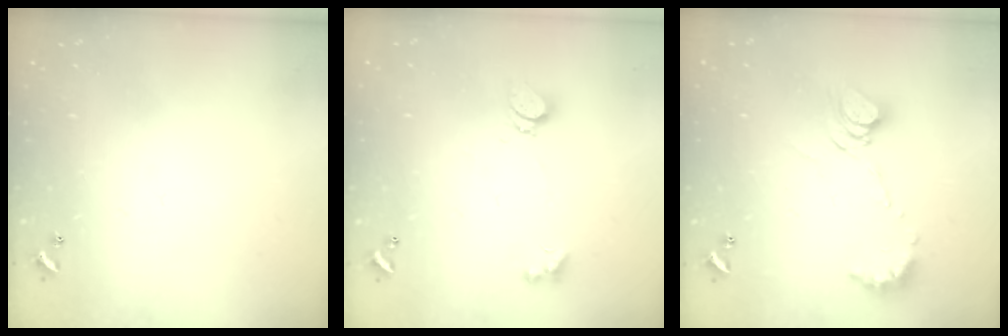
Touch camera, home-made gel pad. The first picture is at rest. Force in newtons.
{"total": 1.8, "press": 1.7, "slide": 0.5}
{"total": 12.5, "press": 12.4, "slide": 1.7}